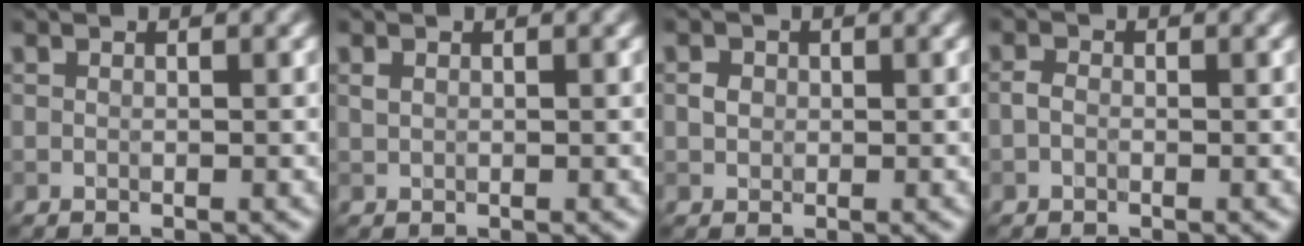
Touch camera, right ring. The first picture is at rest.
{"total": 0.5, "force": [0.3, 0.4, 0.3], "torque": [-0.007, 0.000, 0.007]}
{"total": 1.0, "force": [0.1, 1.0, 0.4], "torque": [-0.004, 0.000, -0.001]}
{"total": 0.9, "force": [-0.4, 0.6, 0.6], "torque": [-0.012, 0.001, -0.012]}